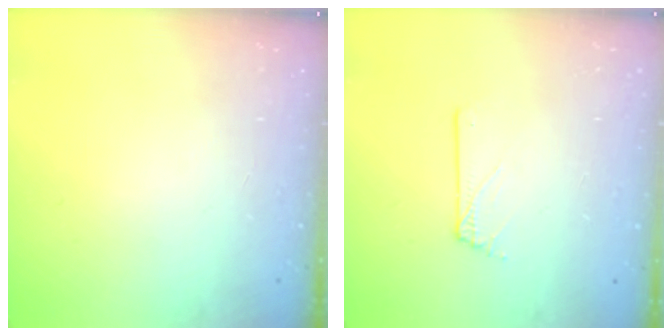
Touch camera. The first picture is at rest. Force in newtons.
{"total": 0.6, "press": 0.6, "slide": 0.1}